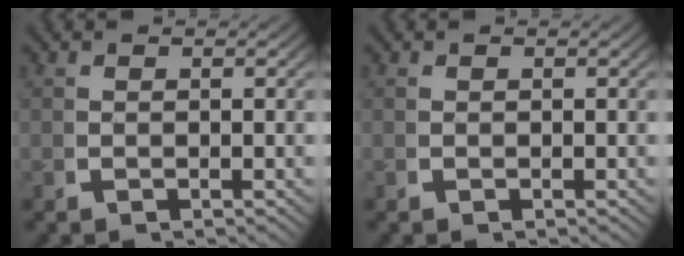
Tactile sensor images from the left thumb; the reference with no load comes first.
{"total": 0.0}